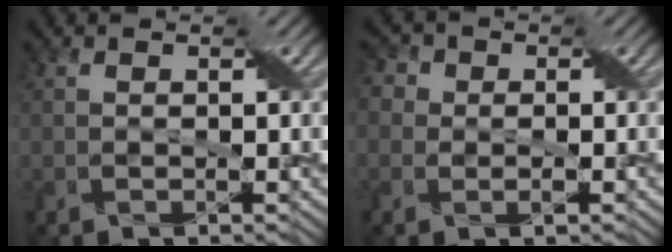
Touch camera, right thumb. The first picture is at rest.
{"total": 4.2, "force": [0.4, 3.6, 2.1], "torque": [-0.032, 0.010, -0.022]}